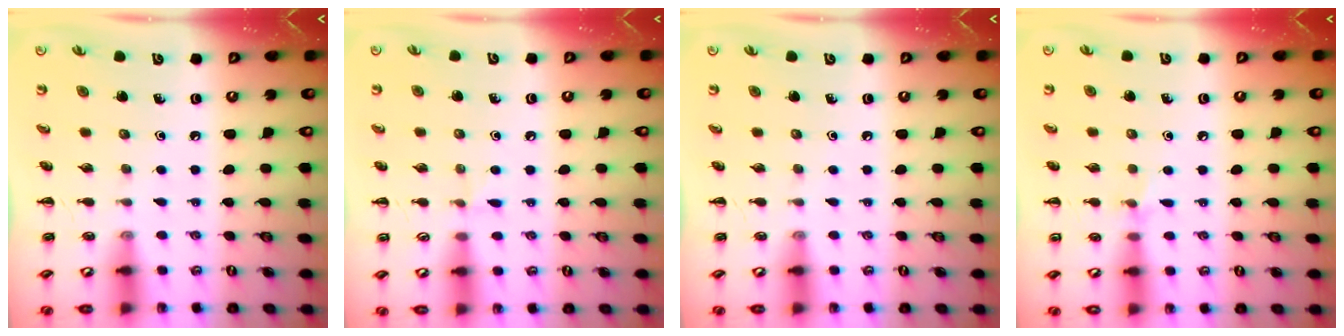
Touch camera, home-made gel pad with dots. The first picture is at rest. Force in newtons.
{"total": 3.3, "press": 3.1, "slide": 1.2}
{"total": 0.0}
{"total": 5.3, "press": 5.0, "slide": 1.8}